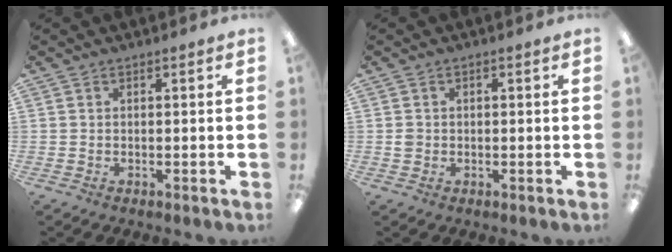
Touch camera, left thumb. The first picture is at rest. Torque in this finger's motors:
{"motor_torque": [-0.20, 0.19, 0.23, -0.11, -0.01]}